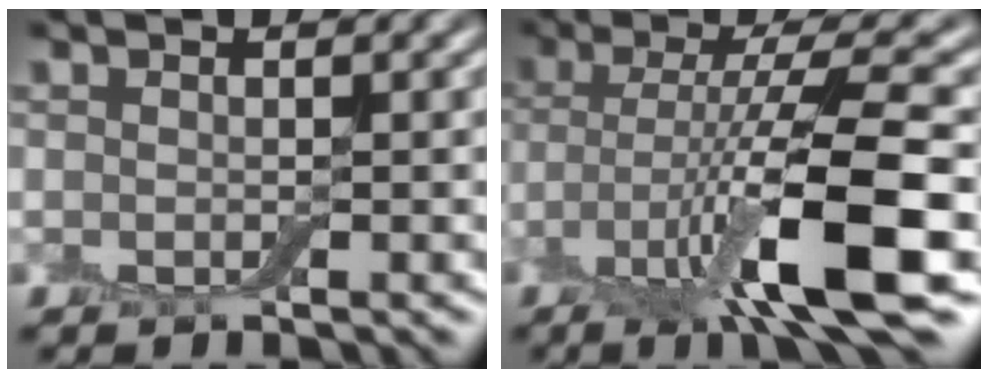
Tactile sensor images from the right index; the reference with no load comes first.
{"total": 10.0, "force": [-3.4, 1.8, 9.2], "torque": [-0.162, -0.001, -0.059]}